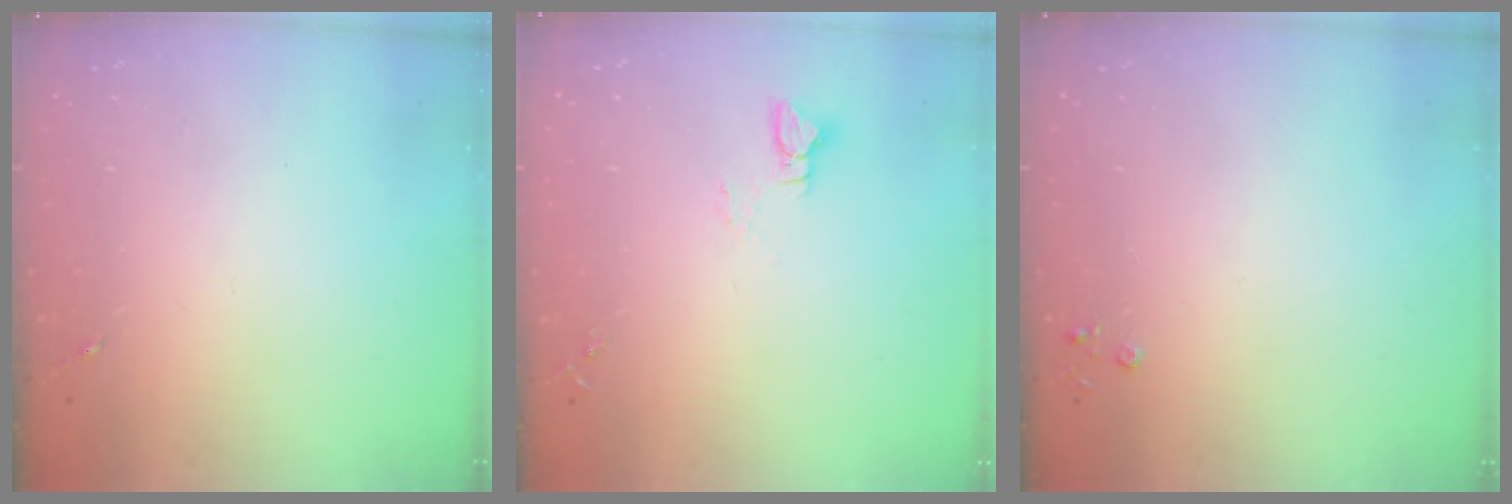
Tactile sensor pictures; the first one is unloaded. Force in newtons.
{"total": 3.0, "press": 3.0, "slide": 0.3}
{"total": 2.2, "press": 2.2, "slide": 0.3}